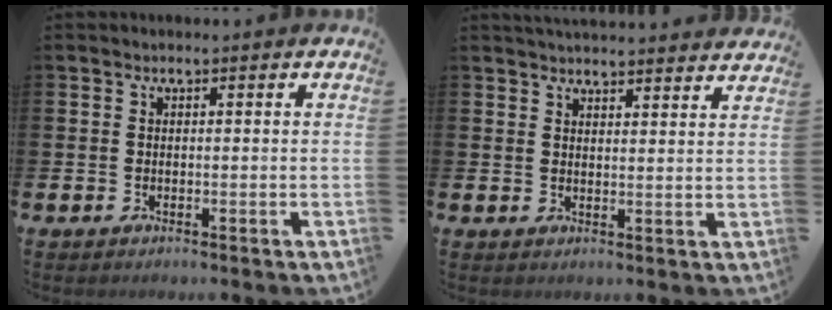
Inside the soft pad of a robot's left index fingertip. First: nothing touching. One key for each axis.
{"total": 3.7, "fx": 3.7, "fy": 0.1, "fz": 0.0, "tx": -0.006, "ty": -0.021, "tz": 0.068}